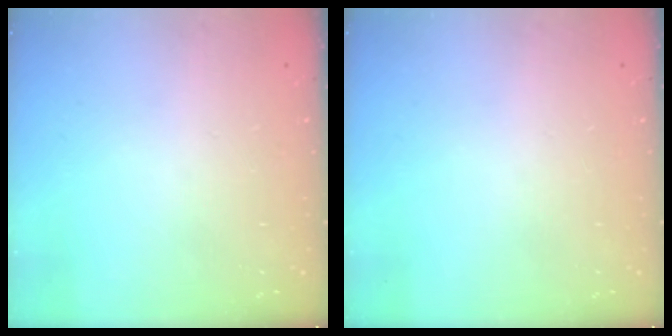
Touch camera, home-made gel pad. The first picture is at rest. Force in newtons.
{"total": 0.0}